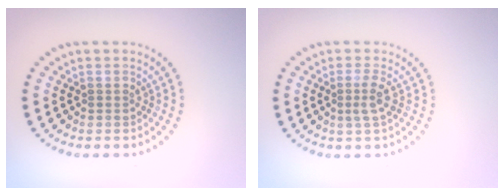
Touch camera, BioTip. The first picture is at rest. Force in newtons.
{"total": 1.8, "press": 1.3, "slide": 1.2}